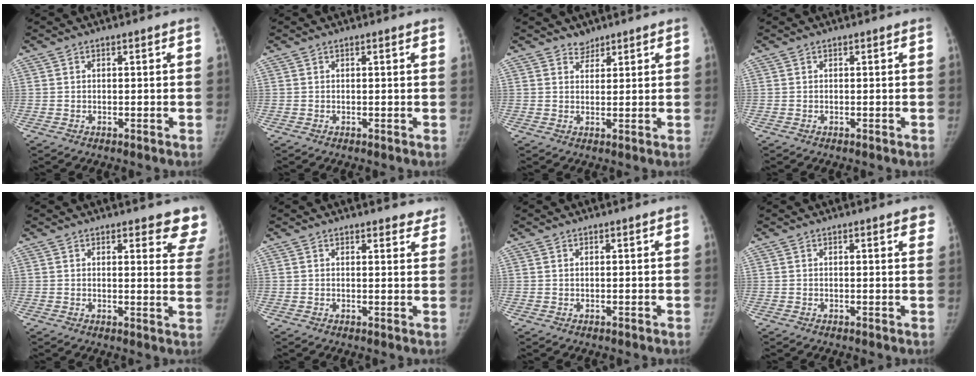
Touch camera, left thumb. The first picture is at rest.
{"total": 0.8, "force": [0.5, 0.0, 0.6], "torque": [-0.007, 0.004, 0.005]}
{"total": 2.2, "force": [1.8, 1.2, -0.1], "torque": [0.023, -0.014, 0.024]}
{"total": 0.0}
{"total": 9.1, "force": [7.7, 2.4, 4.3], "torque": [-0.011, -0.037, 0.064]}
{"total": 4.7, "force": [4.2, 1.7, 1.3], "torque": [0.020, -0.018, 0.041]}
{"total": 0.0}
{"total": 3.4, "force": [2.2, 0.8, 2.5], "torque": [-0.013, -0.001, 0.019]}